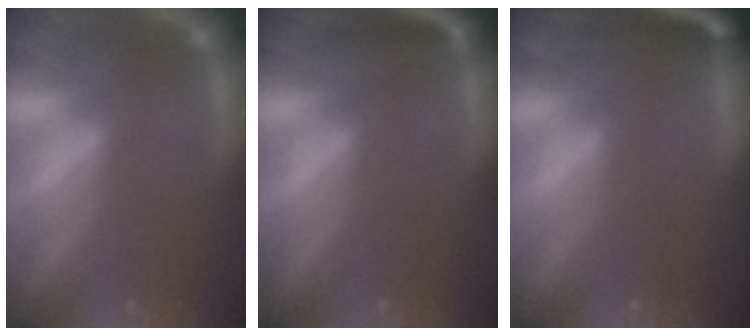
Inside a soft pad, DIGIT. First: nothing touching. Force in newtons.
{"total": 2.5}
{"total": 6.0}